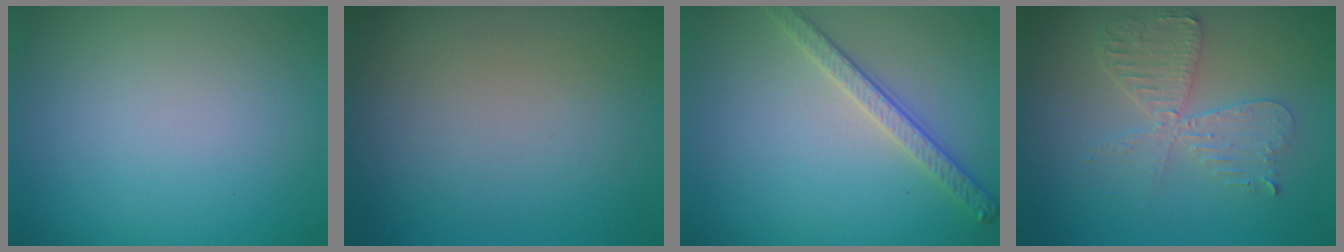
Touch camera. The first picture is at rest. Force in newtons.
{"total": 0.0}
{"total": 2.7, "press": 2.6, "slide": 0.9}
{"total": 4.0, "press": 3.6, "slide": 1.8}